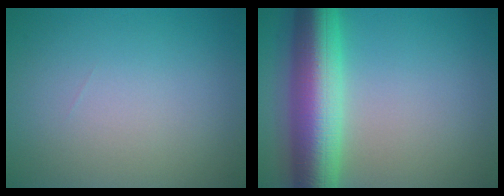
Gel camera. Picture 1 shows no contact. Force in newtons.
{"total": 9.8, "press": 9.8, "slide": 0.1}